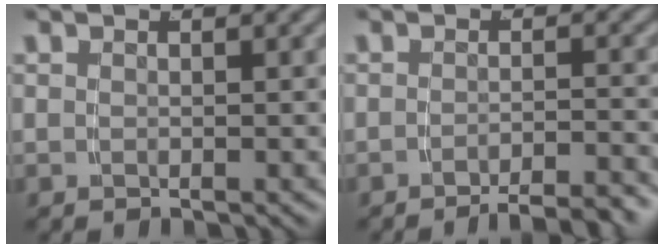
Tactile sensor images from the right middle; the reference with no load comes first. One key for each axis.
{"total": 5.3, "fx": -5.0, "fy": 0.3, "fz": 1.8, "tx": -0.012, "ty": -0.002, "tz": -0.080}